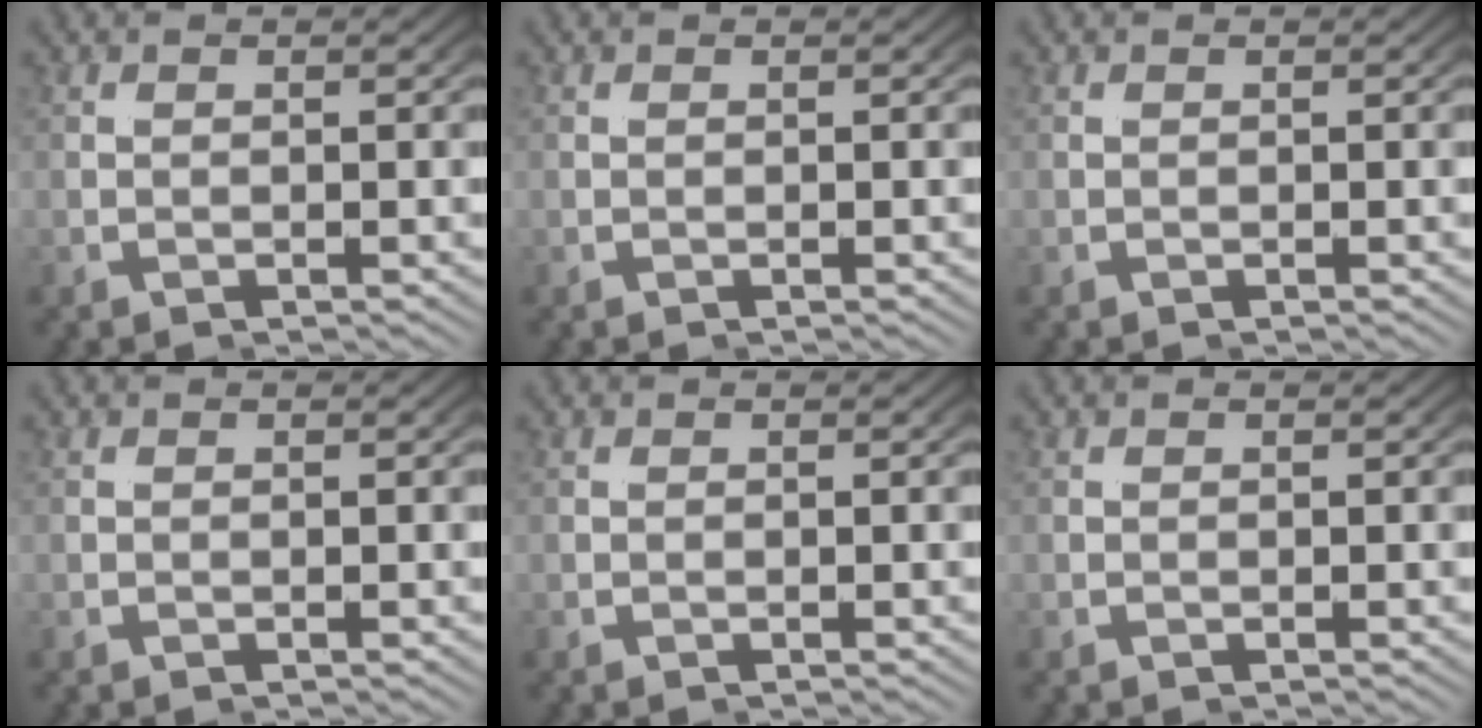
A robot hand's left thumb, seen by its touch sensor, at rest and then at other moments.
{"total": 0.0}
{"total": 0.0}
{"total": 0.0}
{"total": 0.0}
{"total": 0.0}